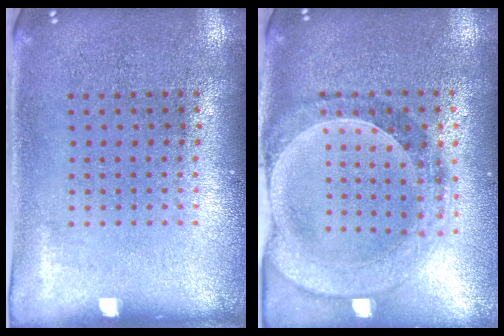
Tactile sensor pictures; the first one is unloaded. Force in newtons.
{"total": 1.5, "press": 1.5, "slide": 0.3}